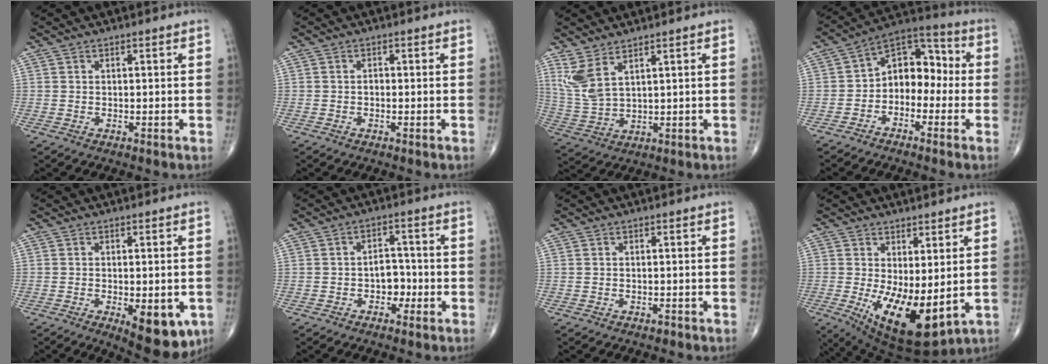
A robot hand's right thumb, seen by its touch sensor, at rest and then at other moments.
{"total": 0.6, "force": [-0.1, 0.4, 0.4], "torque": [-0.004, 0.002, -0.006]}
{"total": 7.1, "force": [4.1, 2.5, 5.2], "torque": [-0.119, -0.019, 0.098]}
{"total": 10.6, "force": [-1.7, 7.5, 7.3], "torque": [-0.076, 0.049, -0.048]}
{"total": 10.3, "force": [-3.5, 4.3, 8.7], "torque": [-0.096, -0.010, -0.040]}
{"total": 4.6, "force": [-1.5, 3.3, 2.8], "torque": [-0.015, 0.019, -0.031]}
{"total": 0.7, "force": [-0.5, 0.4, 0.4], "torque": [-0.005, 0.001, -0.009]}
{"total": 12.9, "force": [-1.2, 5.5, 11.6], "torque": [-0.187, -0.030, 0.003]}